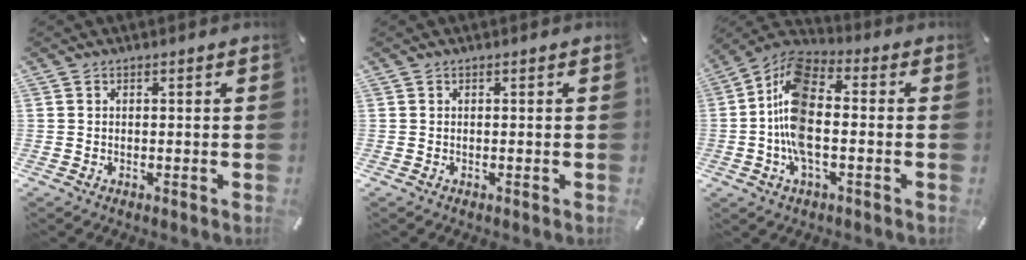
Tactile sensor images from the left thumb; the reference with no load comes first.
{"total": 0.0}
{"total": 13.7, "force": [-1.8, 6.7, 11.8], "torque": [-0.257, 0.001, -0.035]}